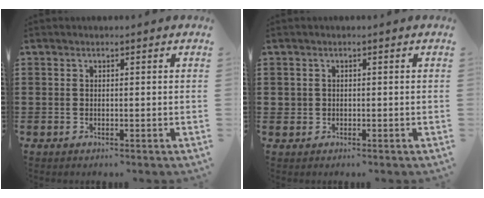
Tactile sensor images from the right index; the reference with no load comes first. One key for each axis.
{"total": 0.9, "fx": 0.0, "fy": 0.9, "fz": 0.1, "tx": -0.003, "ty": 0.006, "tz": -0.002}